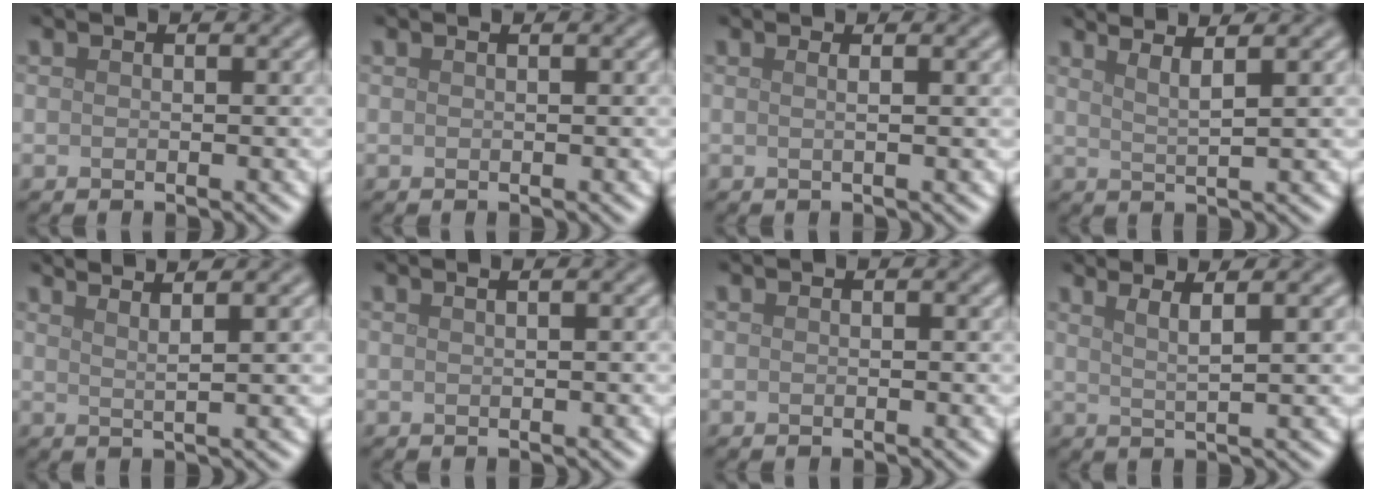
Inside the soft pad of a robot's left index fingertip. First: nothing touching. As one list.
[{"total": 0.6, "force": [0.3, 0.2, 0.5], "torque": [-0.005, 0.004, 0.003]}, {"total": 2.2, "force": [0.7, 0.9, 1.9], "torque": [-0.017, 0.004, -0.012]}, {"total": 3.7, "force": [2.7, 0.9, 2.3], "torque": [-0.022, 0.014, 0.019]}, {"total": 4.2, "force": [3.2, 1.0, 2.6], "torque": [-0.022, 0.020, 0.016]}, {"total": 1.7, "force": [1.0, 0.7, 1.2], "torque": [-0.006, -0.001, -0.001]}, {"total": 0.0}, {"total": 3.9, "force": [2.4, 0.8, 3.0], "torque": [-0.040, 0.014, 0.023]}]